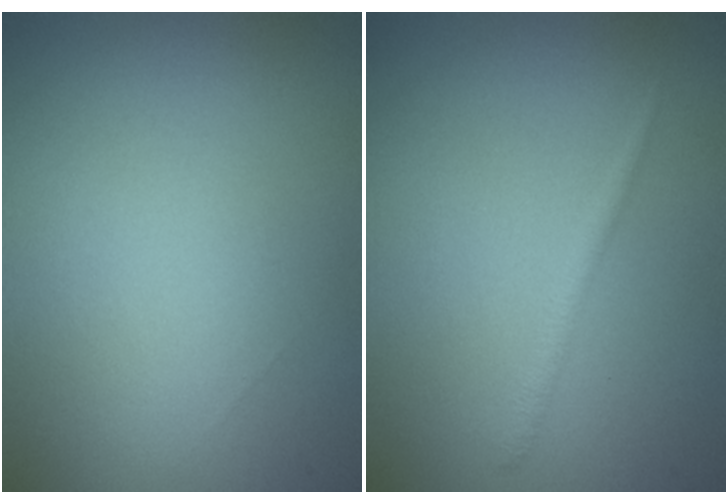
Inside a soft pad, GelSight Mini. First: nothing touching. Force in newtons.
{"total": 1.0, "press": 1.0, "slide": 0.1}